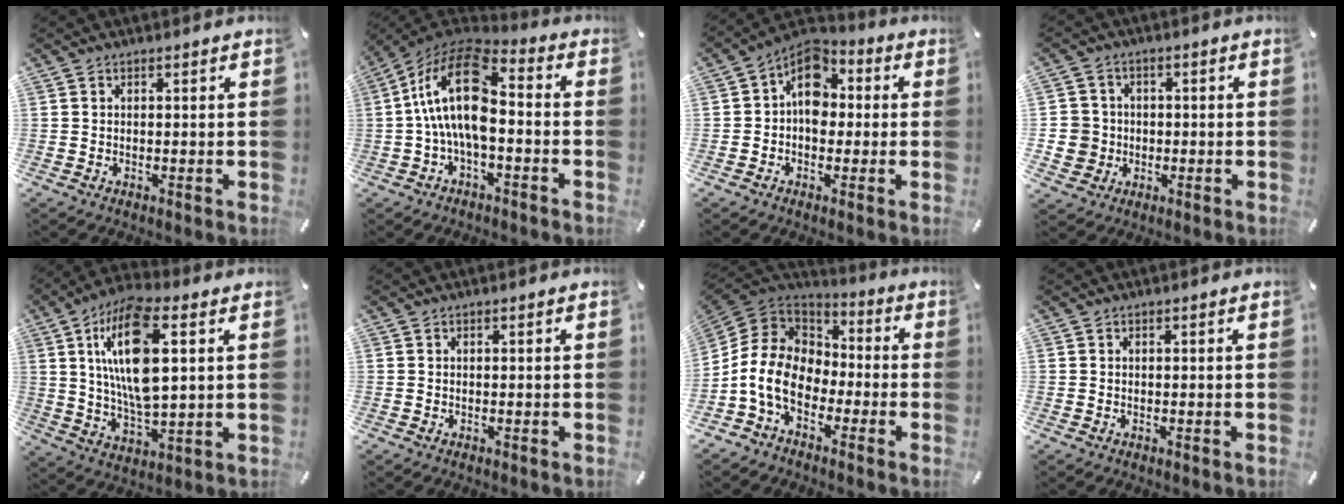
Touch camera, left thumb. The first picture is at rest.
{"total": 16.8, "force": [-0.6, 8.5, 14.5], "torque": [-0.297, 0.011, -0.012]}
{"total": 8.7, "force": [1.2, 6.7, 5.4], "torque": [-0.084, -0.005, 0.017]}
{"total": 6.7, "force": [-1.0, 6.5, 1.0], "torque": [-0.025, 0.011, -0.017]}
{"total": 17.5, "force": [5.1, 7.4, 15.0], "torque": [-0.307, -0.003, 0.083]}
{"total": 0.0}
{"total": 12.4, "force": [-5.6, 8.9, 6.6], "torque": [-0.165, 0.021, -0.112]}
{"total": 0.0}